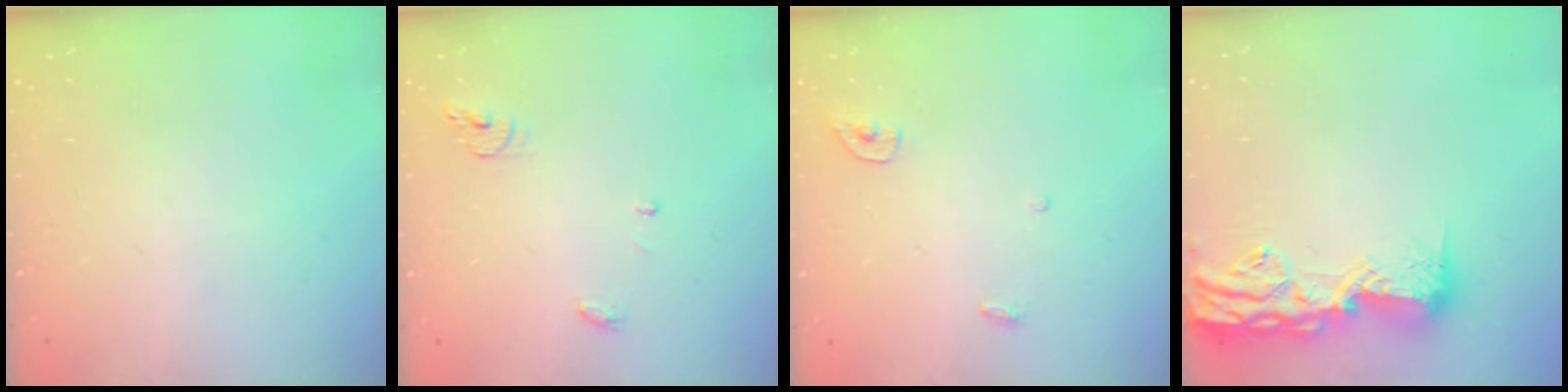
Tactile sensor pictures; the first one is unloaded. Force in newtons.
{"total": 4.5, "press": 4.5, "slide": 0.3}
{"total": 3.4, "press": 3.4, "slide": 0.3}
{"total": 16.3, "press": 15.9, "slide": 3.5}